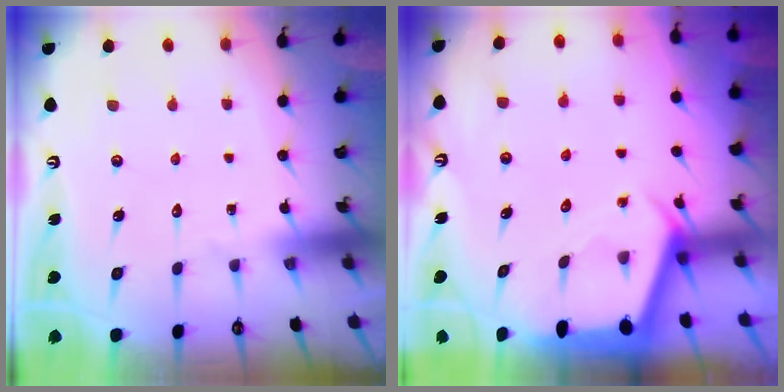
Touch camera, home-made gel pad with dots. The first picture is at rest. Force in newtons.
{"total": 2.5, "press": 2.5, "slide": 0.4}